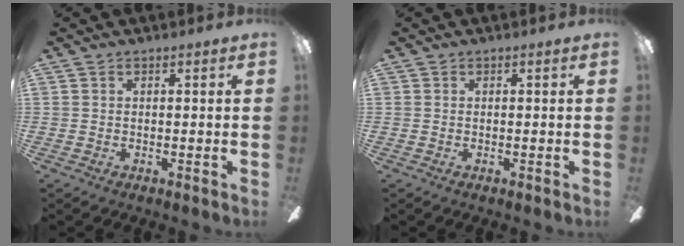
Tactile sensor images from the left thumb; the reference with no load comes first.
{"total": 0.0}